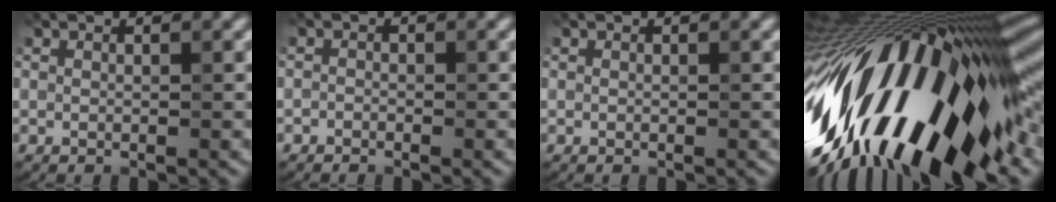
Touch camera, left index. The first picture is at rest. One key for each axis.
{"total": 2.9, "fx": -2.4, "fy": -1.0, "fz": -1.2, "tx": -0.003, "ty": -0.024, "tz": -0.007}
{"total": 0.0}
{"total": 16.3, "fx": -5.3, "fy": 5.7, "fz": 14.3, "tx": -0.274, "ty": -0.016, "tz": -0.060}